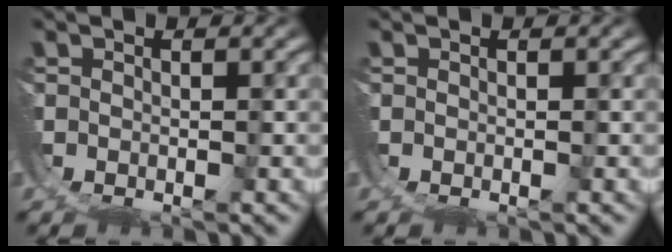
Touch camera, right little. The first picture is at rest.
{"total": 0.0}